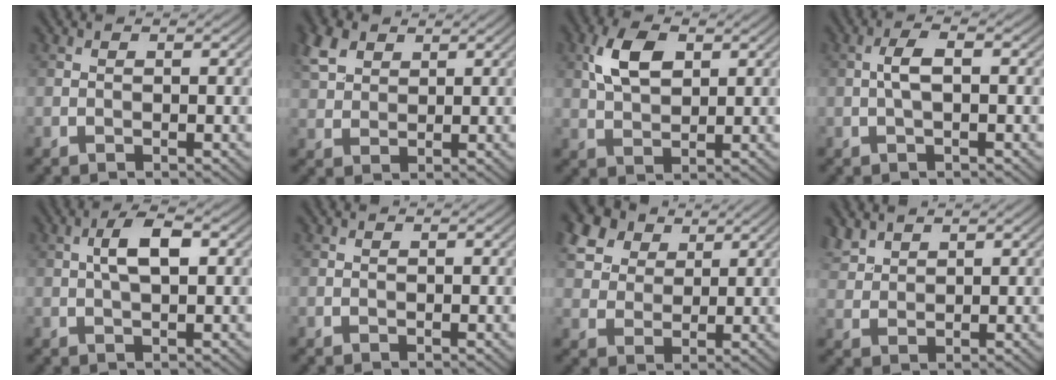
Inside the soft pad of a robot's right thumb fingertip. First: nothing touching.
{"total": 4.8, "force": [2.7, 3.1, 2.6], "torque": [-0.069, 0.010, 0.055]}
{"total": 6.0, "force": [2.1, 3.4, 4.5], "torque": [-0.102, 0.005, 0.038]}
{"total": 2.8, "force": [-0.1, 0.7, 2.7], "torque": [-0.056, 0.009, -0.006]}
{"total": 4.1, "force": [0.7, 1.4, 3.8], "torque": [-0.076, 0.009, 0.010]}
{"total": 0.0}
{"total": 8.4, "force": [4.8, 5.5, 4.0], "torque": [-0.139, 0.019, 0.092]}
{"total": 3.1, "force": [2.6, 1.3, 1.2], "torque": [-0.034, 0.007, 0.061]}